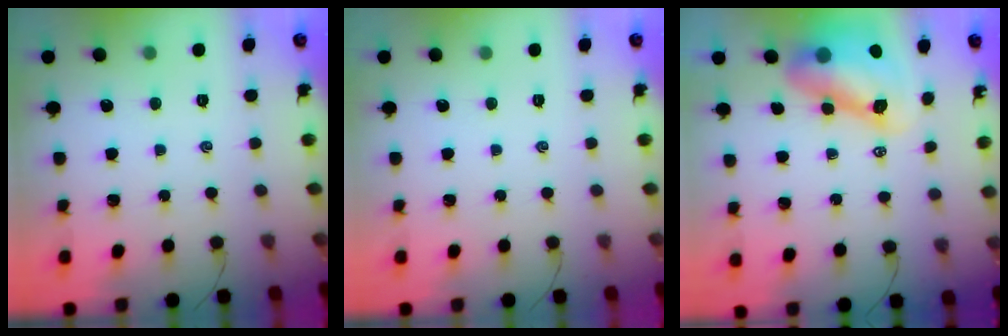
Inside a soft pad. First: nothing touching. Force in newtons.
{"total": 0.0}
{"total": 10.5, "press": 9.9, "slide": 3.5}